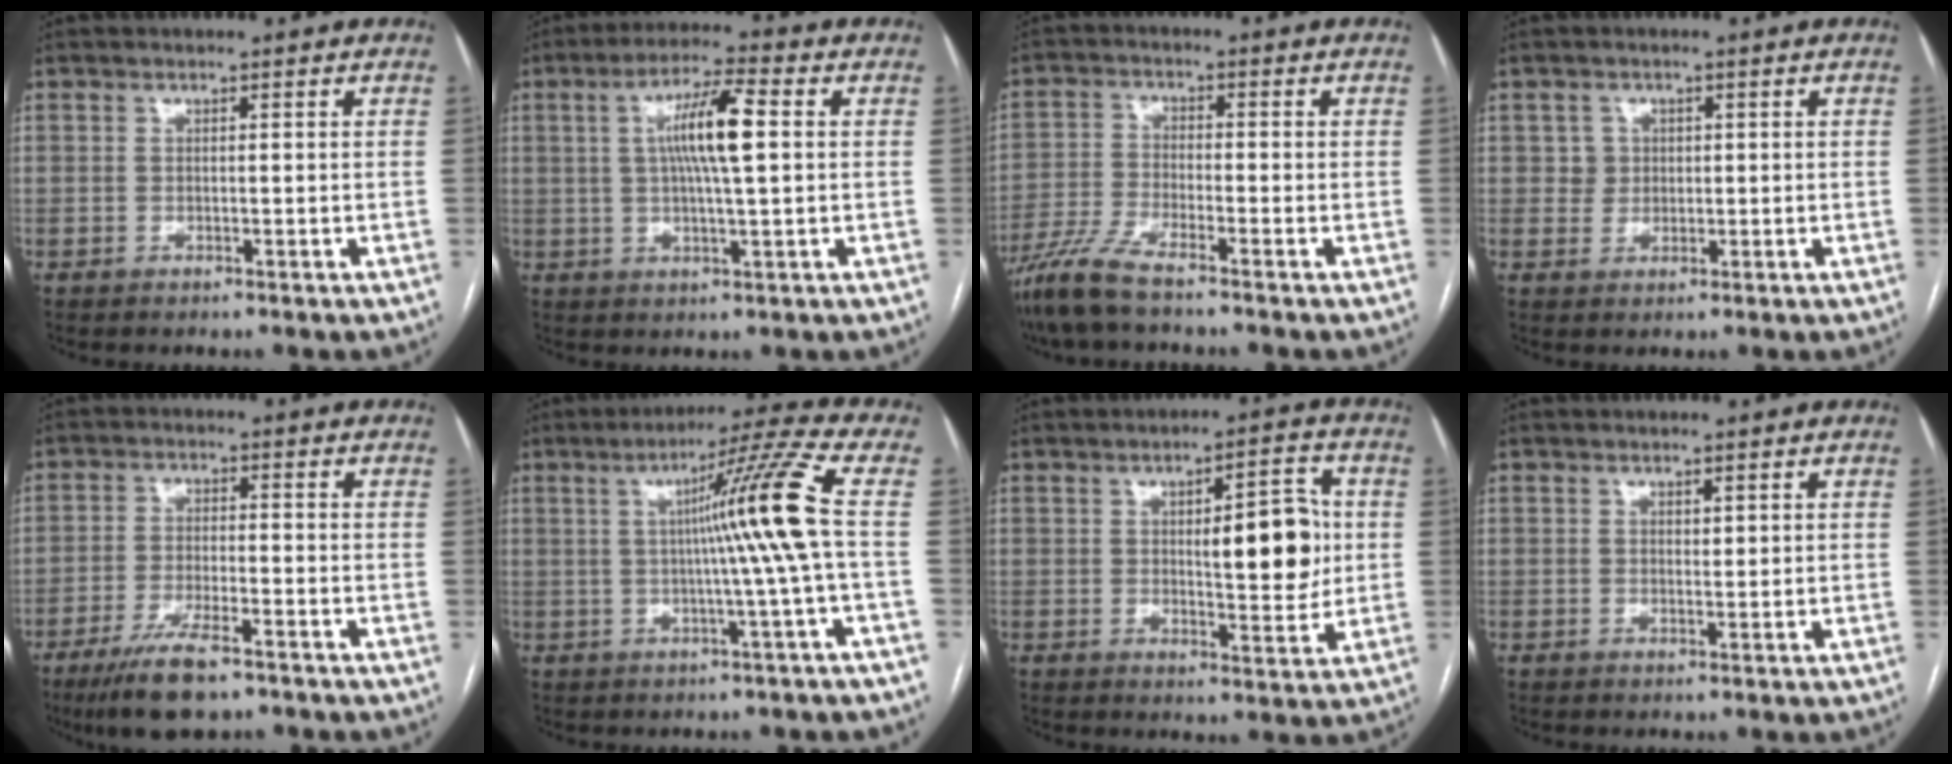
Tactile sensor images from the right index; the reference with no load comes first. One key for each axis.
{"total": 9.0, "fx": 1.4, "fy": 0.8, "fz": 8.8, "tx": -0.165, "ty": 0.009, "tz": 0.022}
{"total": 6.4, "fx": -5.2, "fy": 0.1, "fz": 3.7, "tx": -0.086, "ty": -0.022, "tz": -0.110}
{"total": 2.5, "fx": 0.6, "fy": 2.4, "fz": 0.2, "tx": 0.003, "ty": 0.001, "tz": 0.008}
{"total": 8.8, "fx": -6.1, "fy": 1.7, "fz": 6.1, "tx": -0.112, "ty": -0.018, "tz": -0.103}
{"total": 10.8, "fx": 0.5, "fy": -3.0, "fz": 10.4, "tx": -0.157, "ty": 0.009, "tz": 0.016}
{"total": 9.9, "fx": 1.1, "fy": 2.9, "fz": 9.4, "tx": -0.125, "ty": 0.007, "tz": 0.019}
{"total": 0.8, "fx": 0.5, "fy": 0.4, "fz": 0.6, "tx": -0.008, "ty": -0.004, "tz": 0.007}